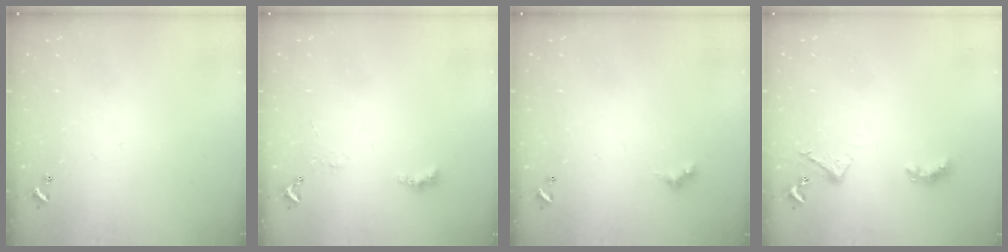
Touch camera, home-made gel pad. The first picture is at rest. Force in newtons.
{"total": 2.0, "press": 1.9, "slide": 0.6}
{"total": 2.4, "press": 2.4, "slide": 0.4}
{"total": 2.8, "press": 2.8, "slide": 0.6}